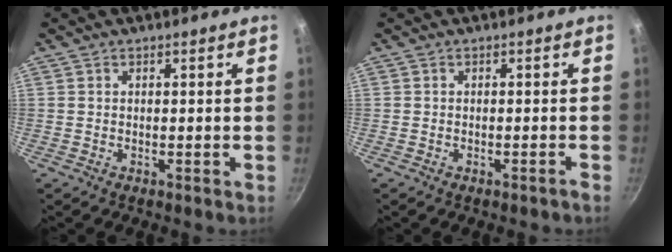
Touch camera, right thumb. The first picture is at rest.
{"total": 0.6, "force": [-0.5, 0.0, 0.4], "torque": [-0.012, 0.012, -0.005]}